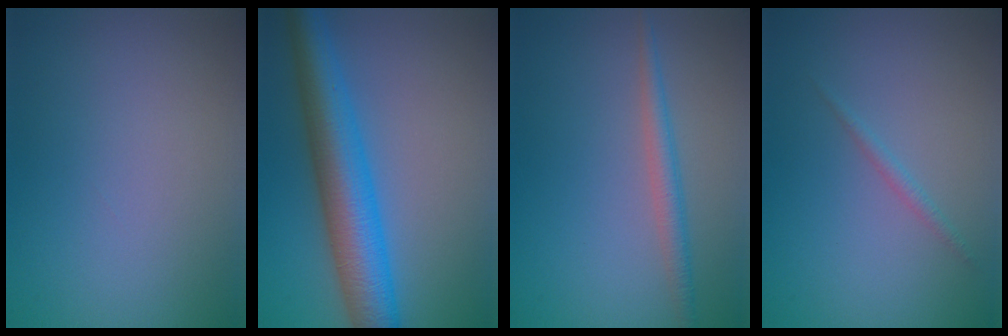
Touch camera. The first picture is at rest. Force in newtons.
{"total": 7.7, "press": 7.7, "slide": 0.2}
{"total": 2.1, "press": 2.1, "slide": 0.0}
{"total": 0.8, "press": 0.8, "slide": 0.1}